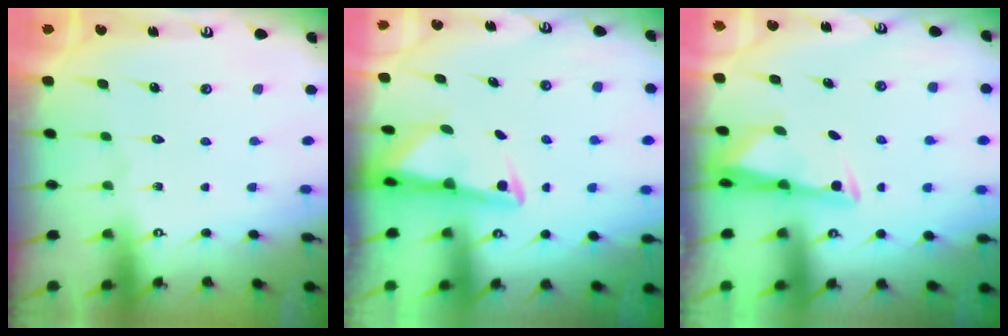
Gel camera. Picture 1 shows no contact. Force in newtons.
{"total": 2.8, "press": 2.7, "slide": 0.7}
{"total": 2.8, "press": 2.7, "slide": 0.4}